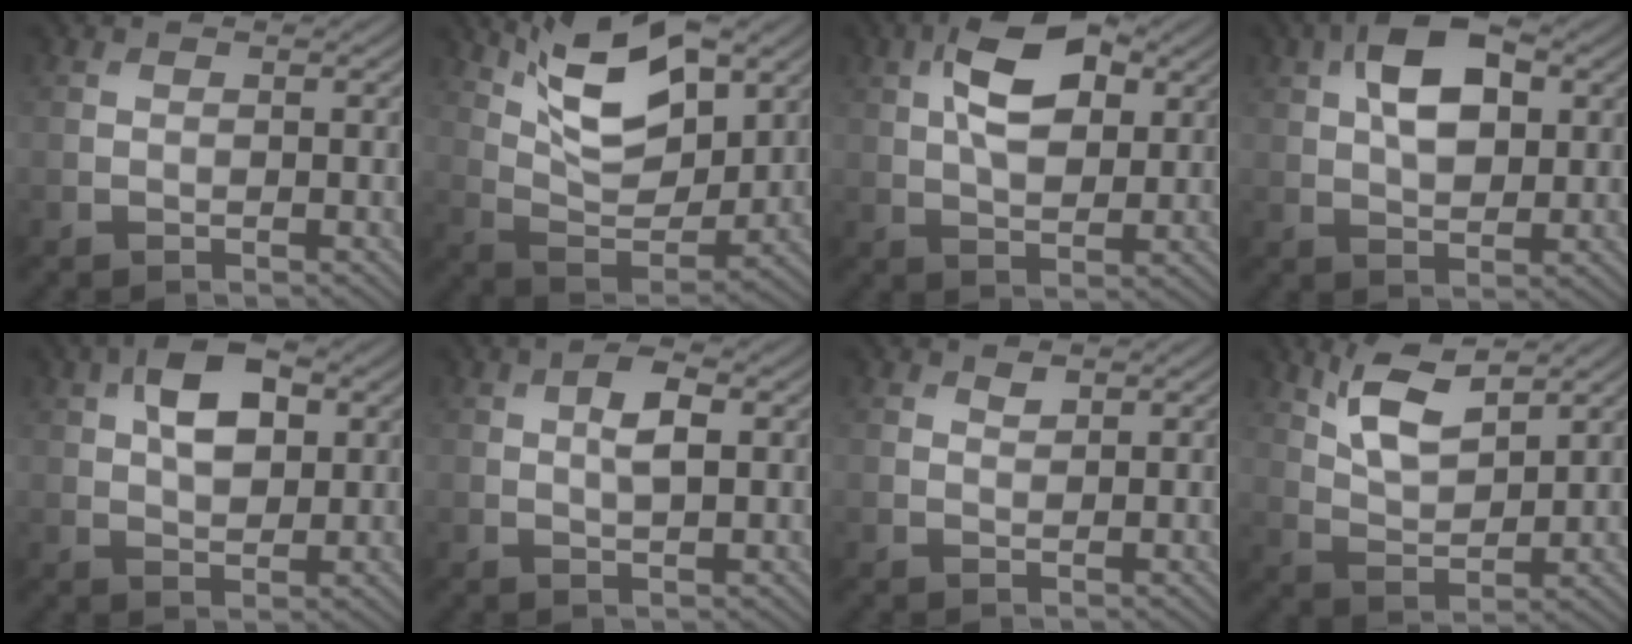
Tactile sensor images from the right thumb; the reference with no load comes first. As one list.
[{"total": 13.9, "force": [7.8, 5.9, 10.0], "torque": [-0.198, 0.005, 0.129]}, {"total": 9.4, "force": [3.3, 4.9, 7.3], "torque": [-0.139, 0.011, 0.052]}, {"total": 9.0, "force": [2.7, 5.0, 7.0], "torque": [-0.130, 0.015, 0.039]}, {"total": 7.5, "force": [2.4, 4.2, 5.8], "torque": [-0.106, 0.012, 0.033]}, {"total": 4.0, "force": [0.8, 1.7, 3.5], "torque": [-0.070, 0.003, 0.013]}, {"total": 0.9, "force": [0.7, 0.4, 0.4], "torque": [-0.009, -0.002, 0.016]}, {"total": 7.5, "force": [4.5, 2.7, 5.4], "torque": [-0.120, 0.002, 0.093]}]